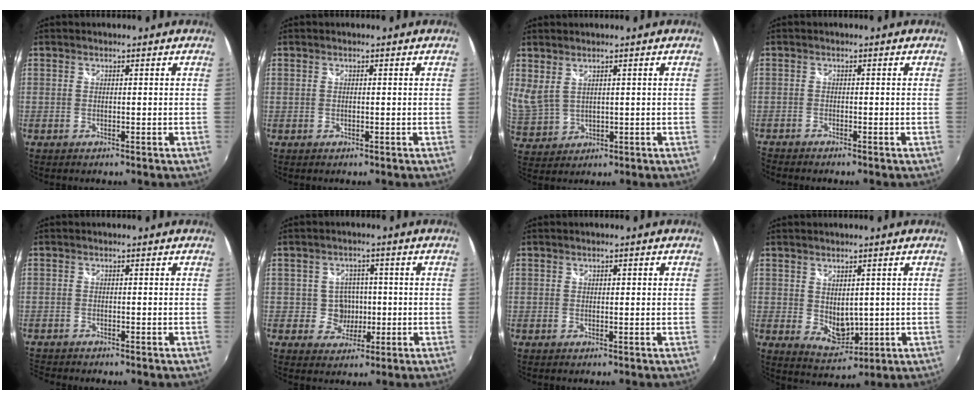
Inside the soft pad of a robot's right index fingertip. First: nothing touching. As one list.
[{"total": 0.0}, {"total": 6.5, "force": [3.6, 3.8, 3.9], "torque": [-0.079, -0.004, 0.090]}, {"total": 2.0, "force": [-2.0, 0.0, 0.3], "torque": [-0.020, -0.013, -0.042]}, {"total": 3.0, "force": [-2.9, 0.2, 0.6], "torque": [-0.026, -0.016, -0.056]}, {"total": 4.5, "force": [-0.4, 4.4, 0.6], "torque": [-0.017, 0.018, 0.003]}, {"total": 1.0, "force": [0.2, 0.2, 0.9], "torque": [-0.013, 0.003, 0.001]}, {"total": 5.5, "force": [1.1, 4.0, 3.6], "torque": [-0.056, -0.006, 0.035]}]